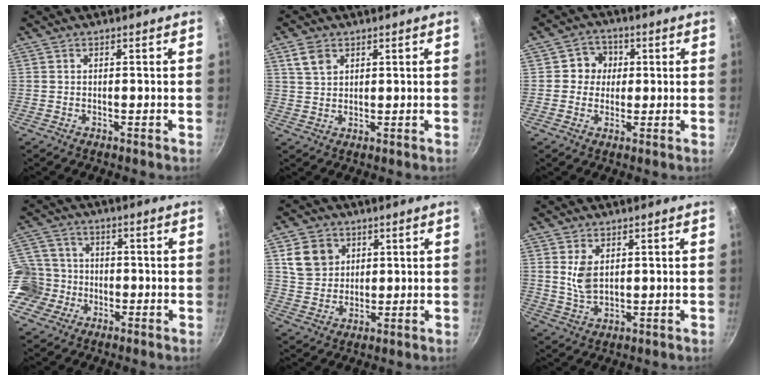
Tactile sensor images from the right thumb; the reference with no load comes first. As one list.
[{"total": 4.1, "force": [2.1, 2.8, 2.1], "torque": [-0.027, -0.001, 0.043]}, {"total": 5.4, "force": [0.7, 5.1, 1.5], "torque": [0.016, 0.007, 0.002]}, {"total": 9.6, "force": [-3.3, 8.7, 2.4], "torque": [-0.018, 0.037, -0.072]}, {"total": 8.3, "force": [2.9, 7.1, 3.2], "torque": [-0.028, -0.004, 0.058]}, {"total": 5.1, "force": [1.4, 3.0, 3.8], "torque": [-0.070, -0.014, 0.034]}]